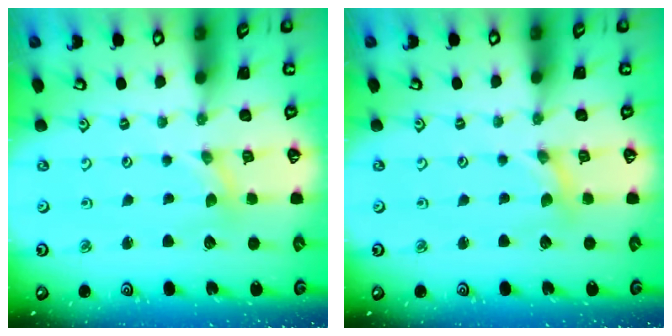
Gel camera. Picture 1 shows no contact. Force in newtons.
{"total": 0.0}